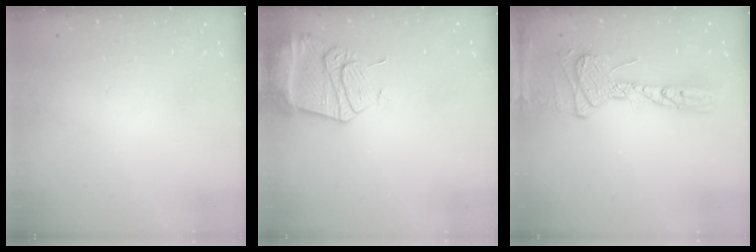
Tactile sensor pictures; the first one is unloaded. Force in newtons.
{"total": 14.5, "press": 14.4, "slide": 1.7}
{"total": 16.8, "press": 16.1, "slide": 4.6}